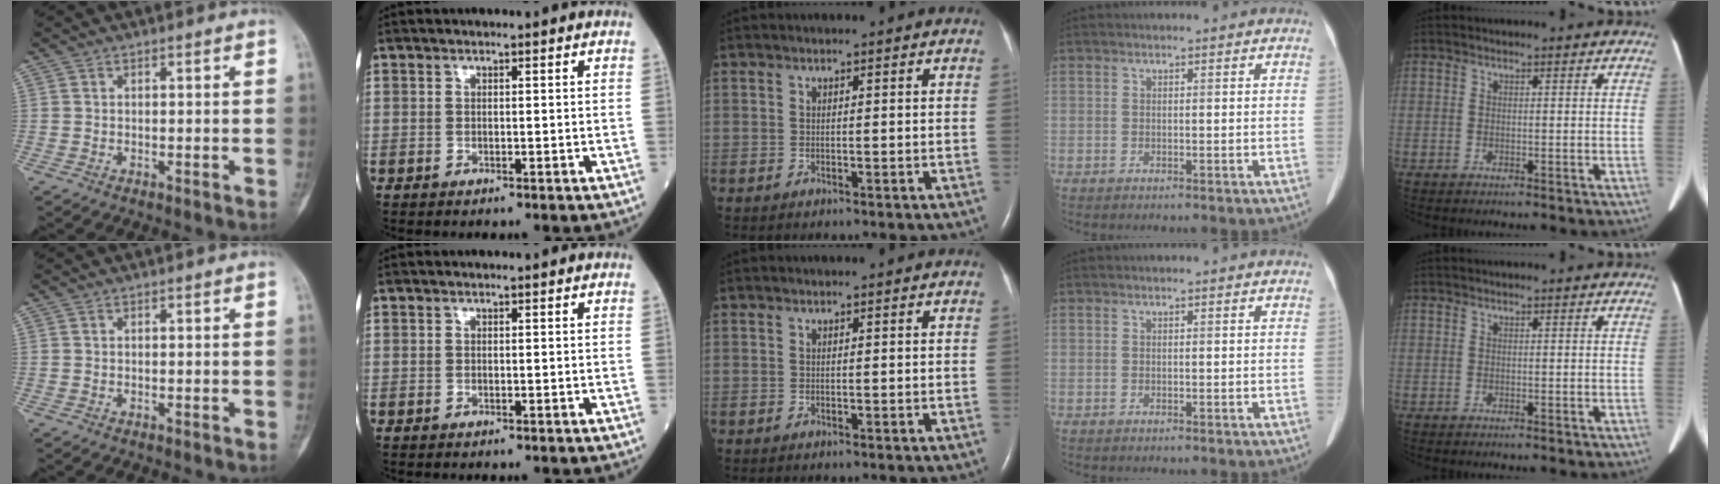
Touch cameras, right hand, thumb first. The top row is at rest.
{}